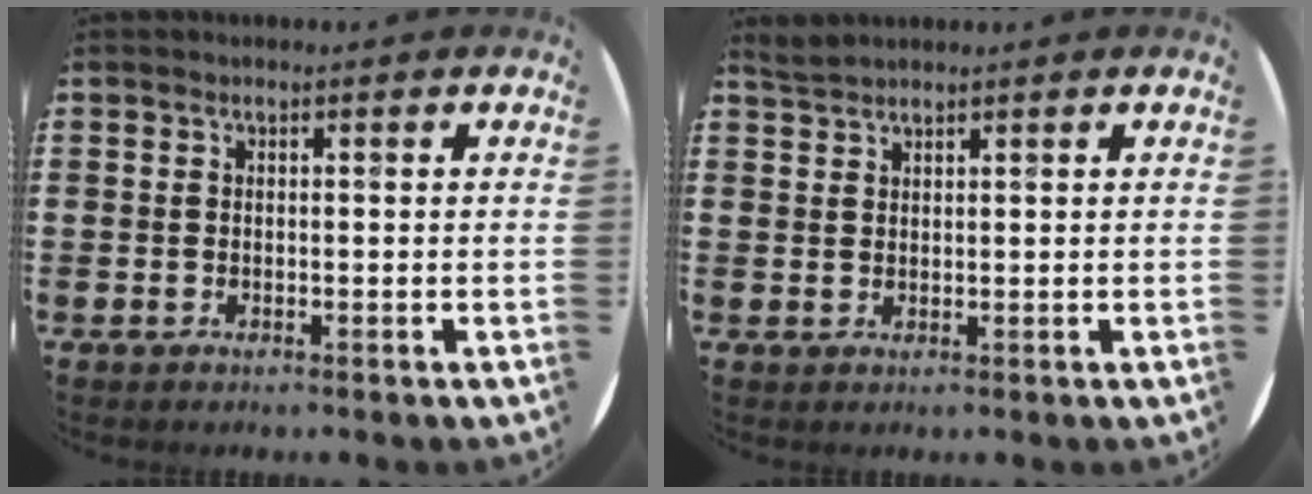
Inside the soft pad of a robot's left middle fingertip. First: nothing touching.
{"total": 1.6, "force": [1.6, 0.0, 0.0], "torque": [-0.004, 0.001, 0.031]}